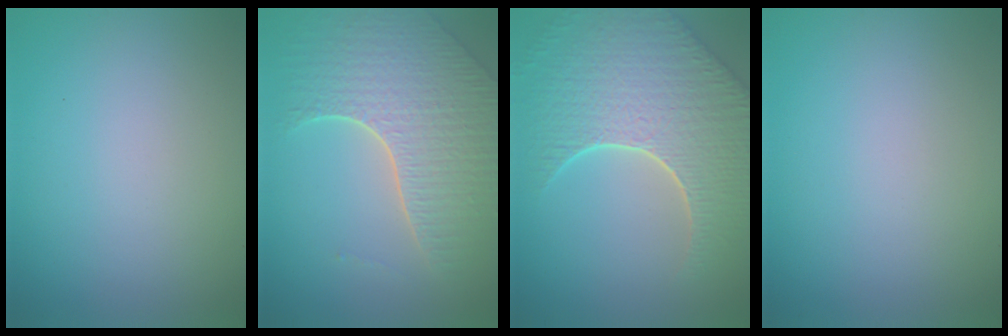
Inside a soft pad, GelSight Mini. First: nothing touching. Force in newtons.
{"total": 7.2, "press": 5.2, "slide": 5.0}
{"total": 8.8, "press": 6.2, "slide": 6.2}
{"total": 0.0}